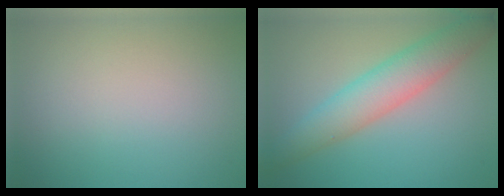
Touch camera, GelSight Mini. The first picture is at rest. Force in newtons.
{"total": 5.4, "press": 5.4, "slide": 0.1}